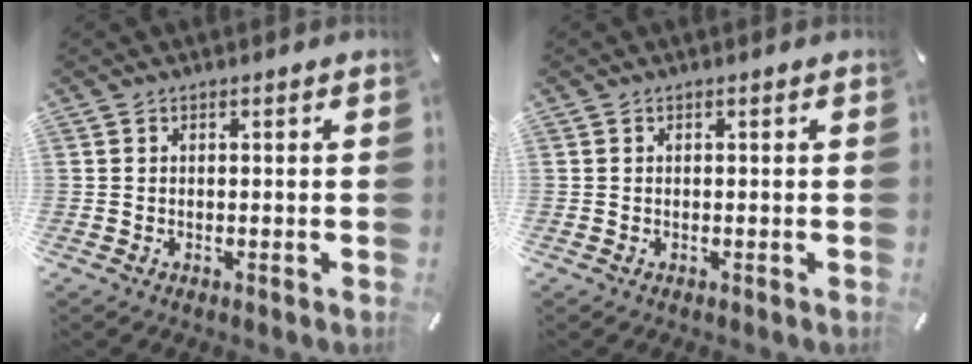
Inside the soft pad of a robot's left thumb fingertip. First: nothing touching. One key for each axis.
{"total": 0.0}